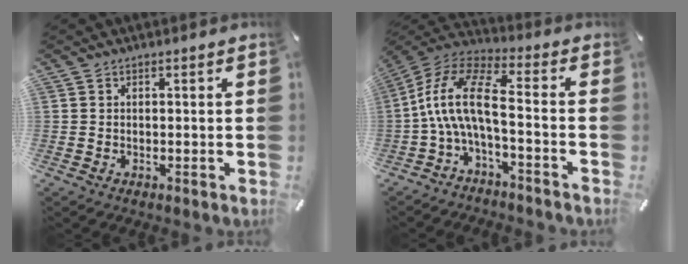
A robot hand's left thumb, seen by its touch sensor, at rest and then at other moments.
{"total": 12.5, "force": [-2.0, 4.8, 11.3], "torque": [-0.245, -0.005, -0.041]}